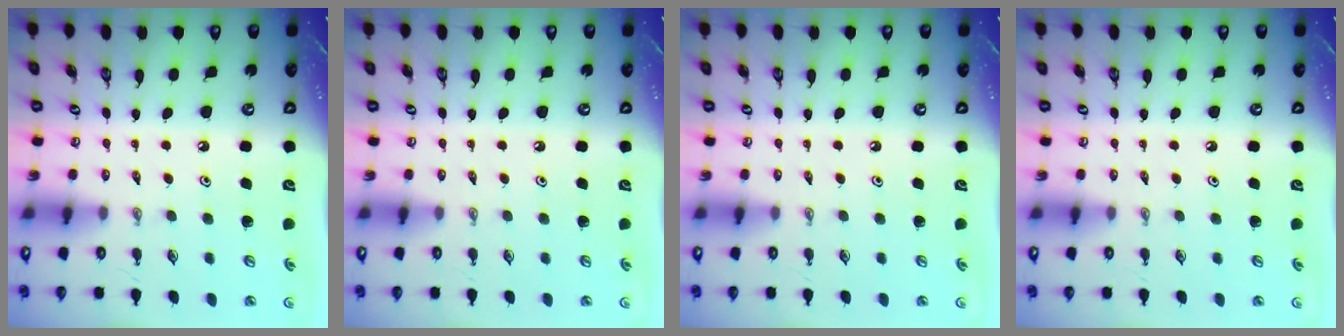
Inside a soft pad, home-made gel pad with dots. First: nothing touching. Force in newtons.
{"total": 0.0}
{"total": 0.0}
{"total": 0.0}